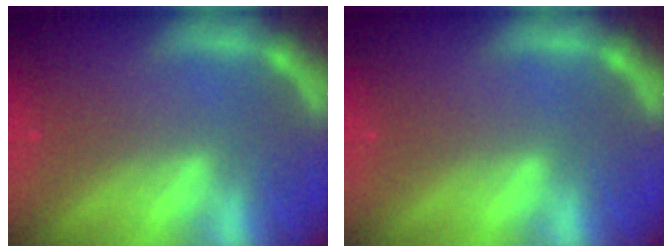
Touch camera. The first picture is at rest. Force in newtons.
{"total": 0.0}